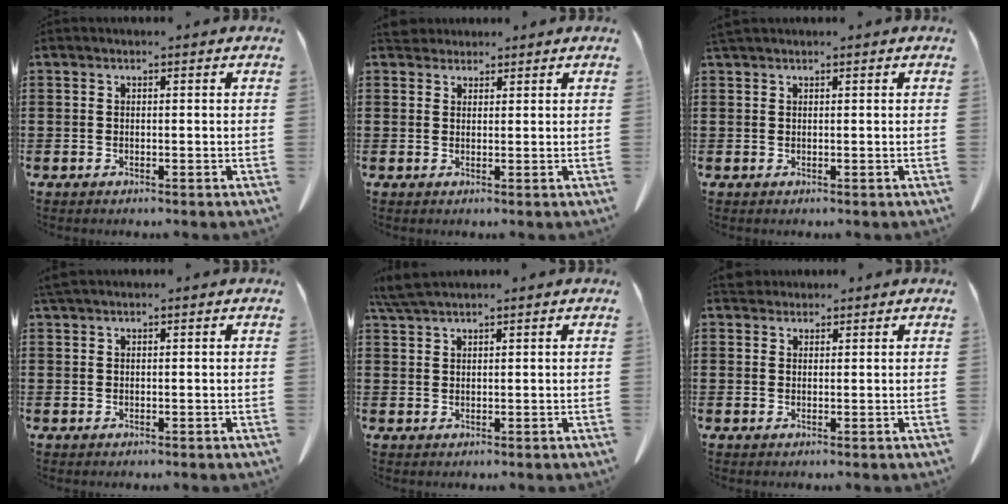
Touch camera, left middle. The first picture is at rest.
{"total": 2.9, "force": [2.6, 1.1, 0.6], "torque": [-0.012, -0.001, 0.049]}
{"total": 0.9, "force": [0.8, 0.1, 0.3], "torque": [-0.007, 0.000, 0.016]}
{"total": 1.0, "force": [0.9, 0.1, 0.4], "torque": [-0.012, -0.001, 0.019]}
{"total": 3.5, "force": [3.0, 0.3, 1.8], "torque": [-0.044, -0.002, 0.058]}
{"total": 2.3, "force": [2.0, 1.0, 0.5], "torque": [-0.016, 0.005, 0.041]}